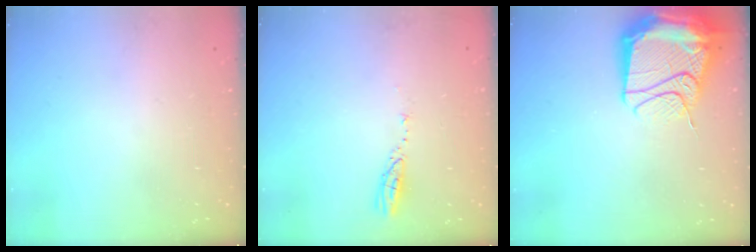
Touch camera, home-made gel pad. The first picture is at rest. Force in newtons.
{"total": 3.5, "press": 3.4, "slide": 0.3}
{"total": 24.0, "press": 20.5, "slide": 12.5}